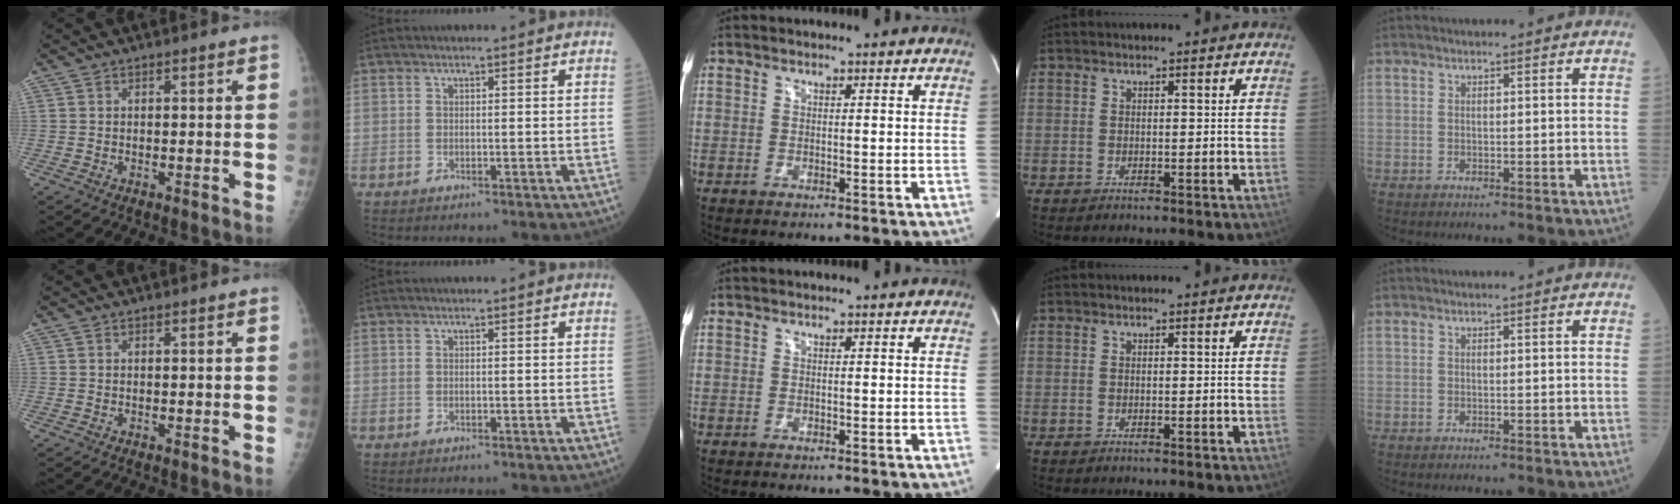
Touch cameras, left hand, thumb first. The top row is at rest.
{}